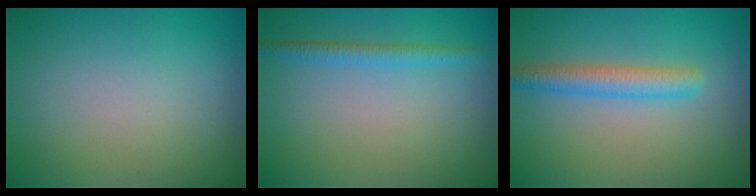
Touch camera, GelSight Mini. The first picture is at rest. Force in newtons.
{"total": 1.6, "press": 1.6, "slide": 0.1}
{"total": 3.0, "press": 3.0, "slide": 0.1}